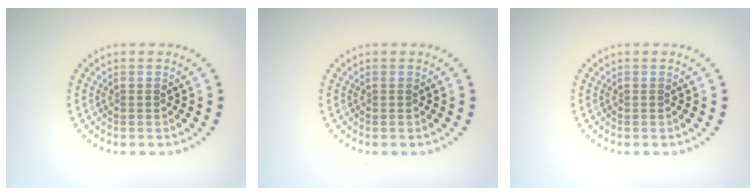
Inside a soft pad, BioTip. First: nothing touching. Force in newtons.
{"total": 0.0}
{"total": 0.0}